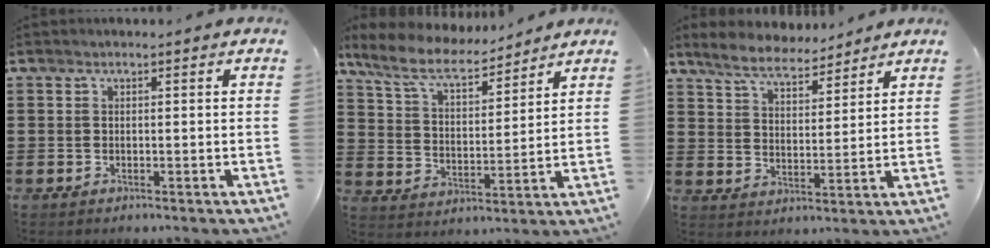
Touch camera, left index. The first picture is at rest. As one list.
[{"total": 8.0, "force": [6.8, 2.0, 3.8], "torque": [-0.102, -0.028, 0.118]}, {"total": 6.2, "force": [5.8, 1.2, 1.9], "torque": [-0.061, -0.017, 0.105]}]